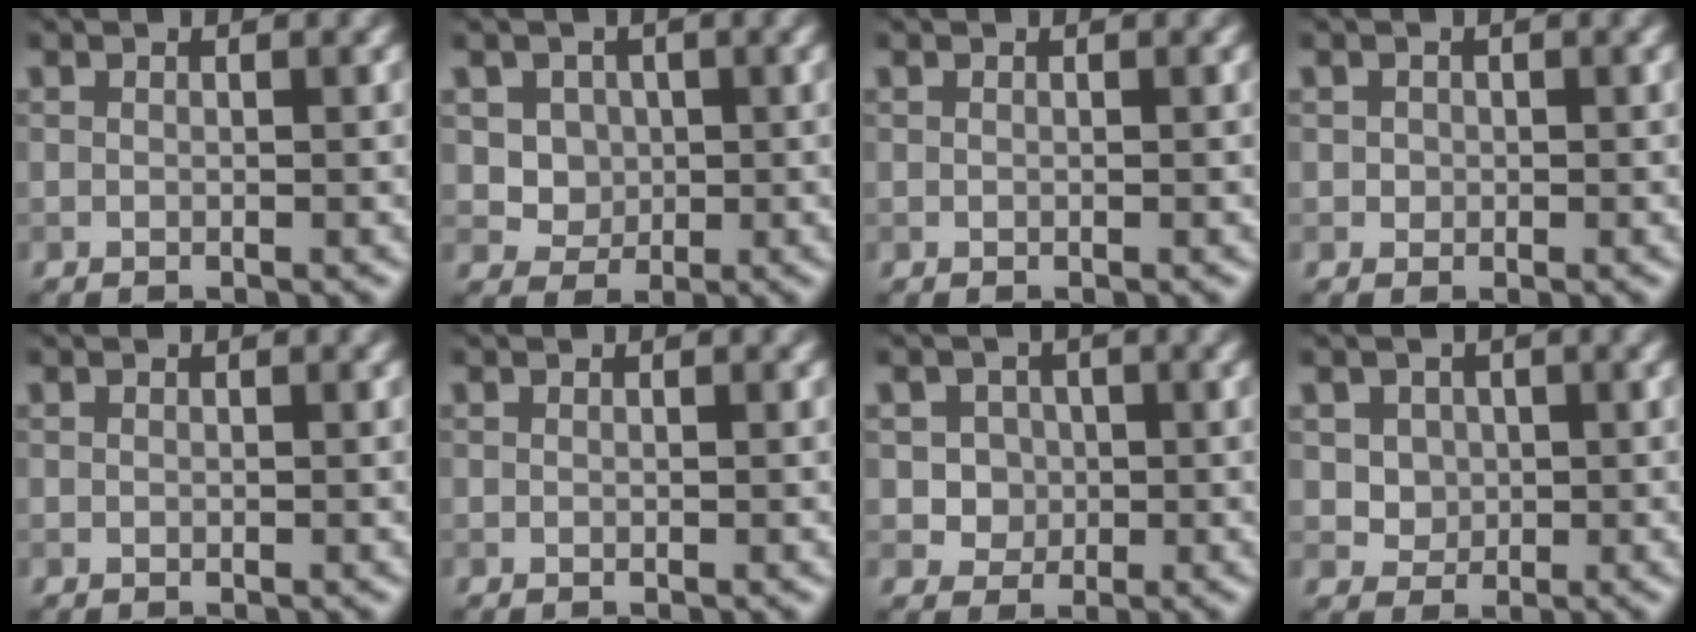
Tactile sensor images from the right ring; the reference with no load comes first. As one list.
[{"total": 3.2, "force": [1.0, 2.8, 1.4], "torque": [-0.028, -0.007, 0.029]}, {"total": 0.0}, {"total": 0.7, "force": [0.0, 0.7, 0.1], "torque": [0.005, -0.003, -0.001]}, {"total": 0.0}, {"total": 0.0}, {"total": 3.0, "force": [0.5, 2.8, 1.1], "torque": [-0.005, 0.003, 0.010]}, {"total": 3.0, "force": [1.0, 2.6, 1.2], "torque": [-0.027, -0.001, 0.029]}]